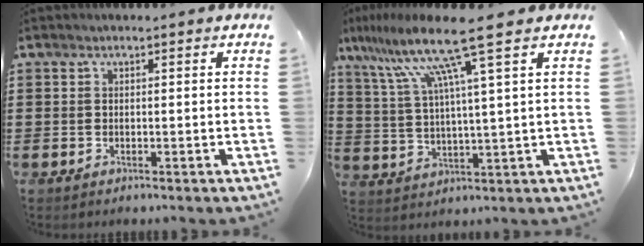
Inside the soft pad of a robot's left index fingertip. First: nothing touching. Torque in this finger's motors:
{"motor_torque": [1.05, -1.08, 1.06, 0.21]}